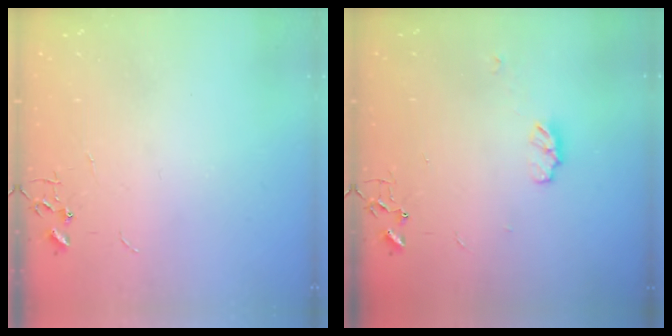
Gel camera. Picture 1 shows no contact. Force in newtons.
{"total": 5.0, "press": 5.0, "slide": 0.6}